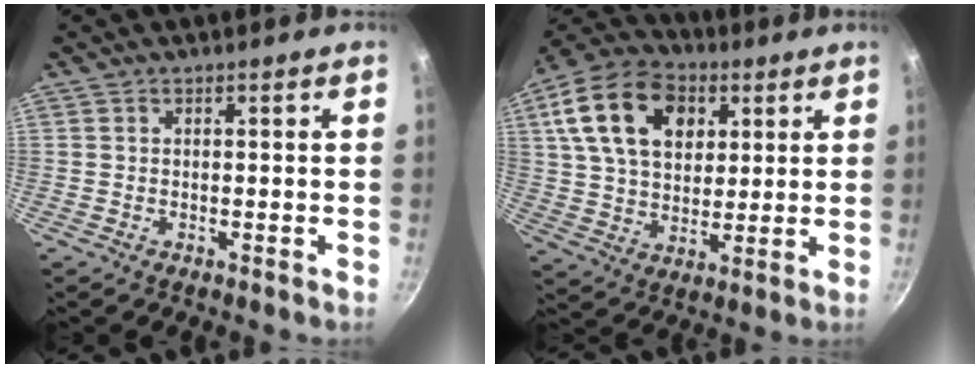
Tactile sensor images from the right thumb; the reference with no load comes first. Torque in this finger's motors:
{"motor_torque": [-0.34, 3.43, 0.98, -0.68, 0.45]}